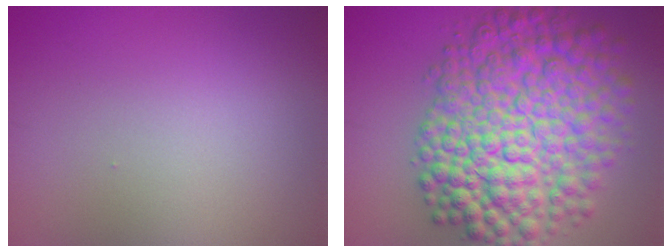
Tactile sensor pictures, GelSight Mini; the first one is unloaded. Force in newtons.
{"total": 12.2, "press": 12.2, "slide": 0.3}